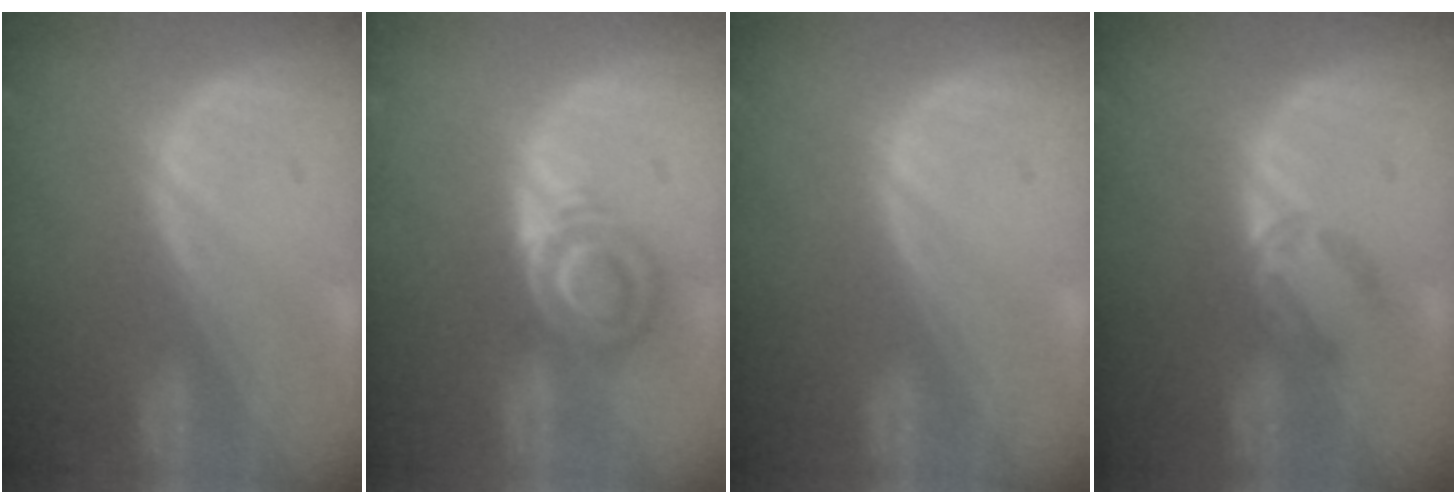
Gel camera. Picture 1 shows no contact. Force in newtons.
{"total": 5.7, "press": 5.6, "slide": 0.9}
{"total": 0.0}
{"total": 2.9, "press": 2.7, "slide": 1.0}